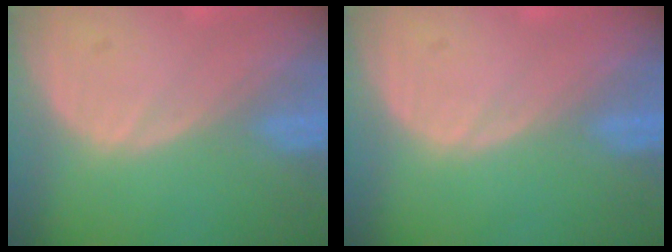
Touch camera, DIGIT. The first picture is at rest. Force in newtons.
{"total": 0.0}